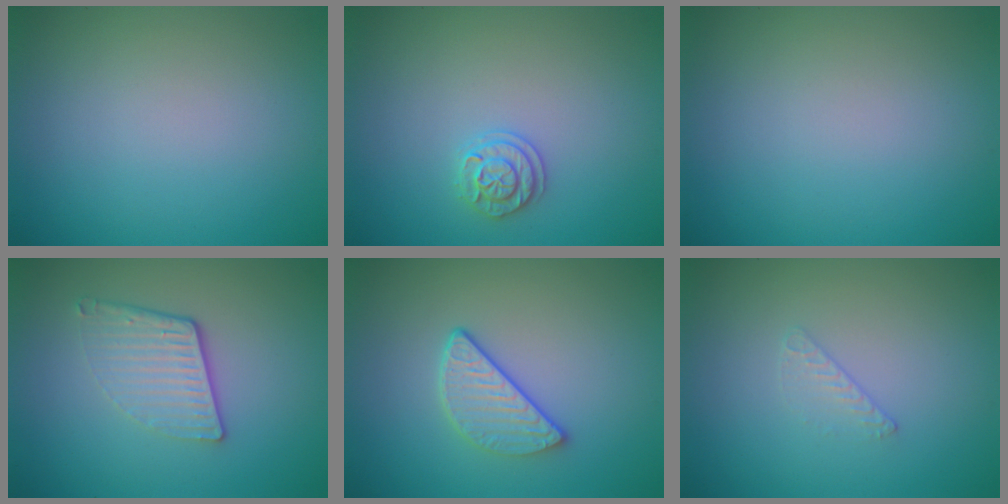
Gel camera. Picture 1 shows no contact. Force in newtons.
{"total": 1.8, "press": 1.8, "slide": 0.5}
{"total": 0.0}
{"total": 3.7, "press": 2.6, "slide": 2.6}
{"total": 3.1, "press": 2.4, "slide": 1.9}
{"total": 0.6, "press": 0.3, "slide": 0.5}